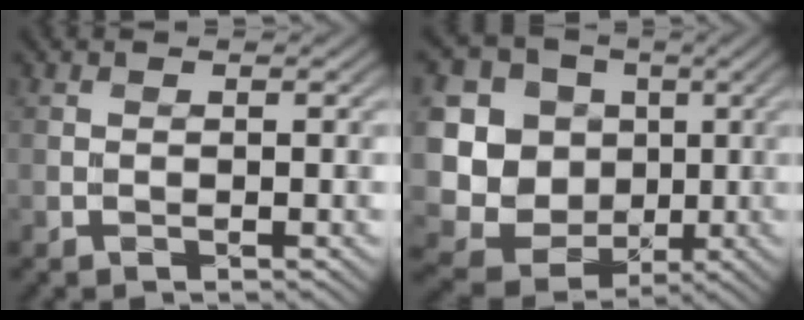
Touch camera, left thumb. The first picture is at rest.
{"total": 14.1, "force": [0.7, 13.2, 4.9], "torque": [-0.184, -0.013, 0.015]}